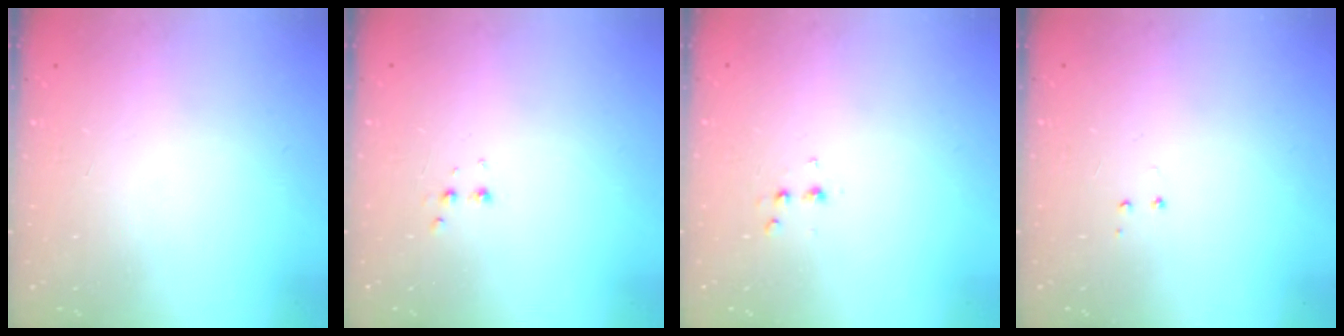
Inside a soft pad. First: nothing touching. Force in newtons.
{"total": 2.5, "press": 2.4, "slide": 0.8}
{"total": 2.6, "press": 2.5, "slide": 0.8}
{"total": 4.0, "press": 4.0, "slide": 0.4}